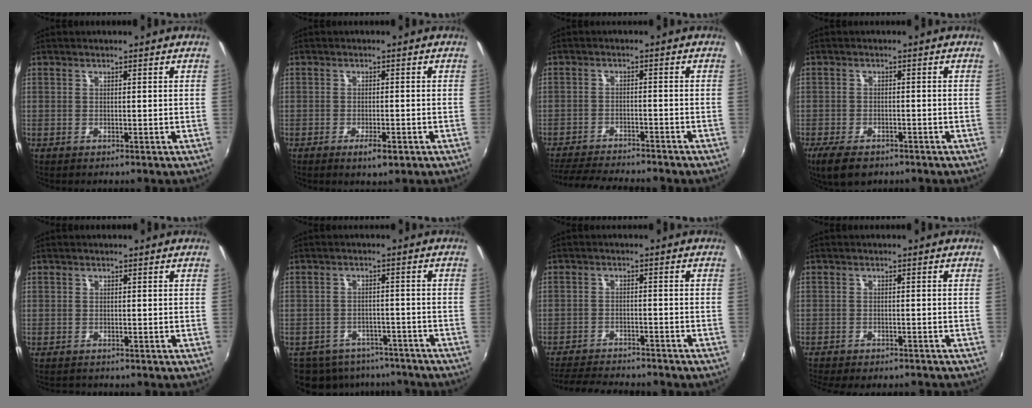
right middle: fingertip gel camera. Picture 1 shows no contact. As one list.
[{"total": 3.1, "force": [-1.6, 0.8, 2.4], "torque": [-0.049, -0.006, -0.026]}, {"total": 12.1, "force": [-11.0, 1.5, 5.0], "torque": [-0.112, -0.020, -0.170]}, {"total": 6.7, "force": [-4.7, 2.9, 3.8], "torque": [-0.096, -0.023, -0.082]}, {"total": 1.1, "force": [-0.8, 0.7, -0.1], "torque": [-0.001, 0.003, -0.013]}, {"total": 13.1, "force": [-10.5, 6.7, 4.1], "torque": [-0.104, 0.003, -0.136]}, {"total": 12.1, "force": [-10.9, 2.2, 4.8], "torque": [-0.108, -0.018, -0.163]}, {"total": 7.8, "force": [-6.9, 1.8, 3.3], "torque": [-0.076, -0.020, -0.101]}]